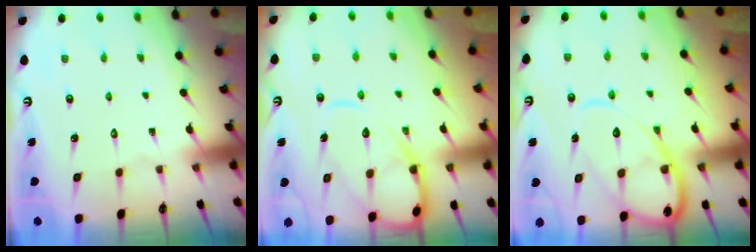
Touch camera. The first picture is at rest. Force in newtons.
{"total": 12.5, "press": 12.4, "slide": 1.2}
{"total": 14.8, "press": 14.7, "slide": 1.5}